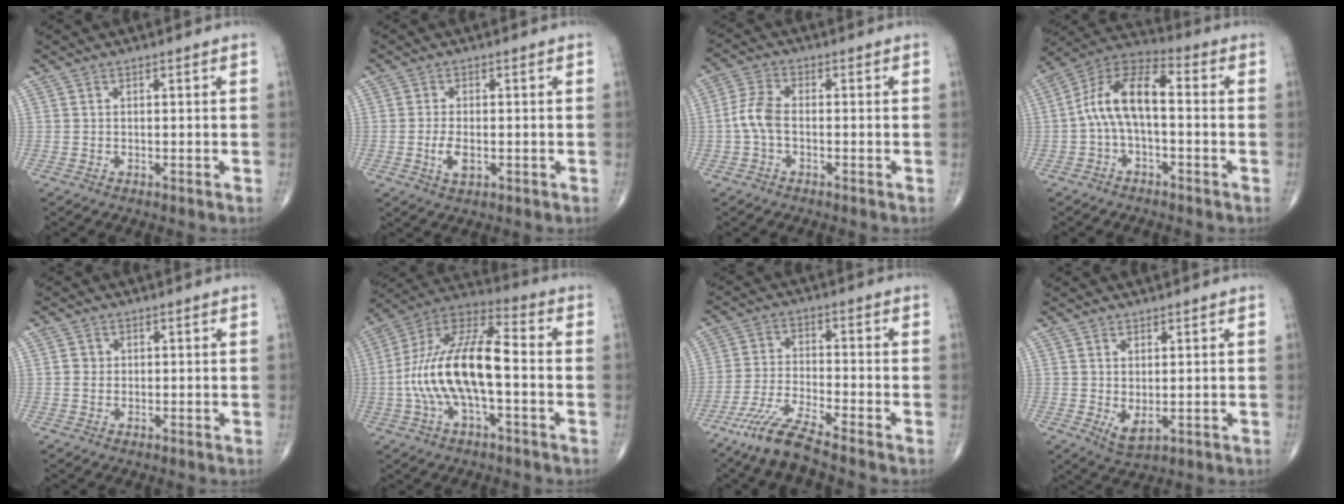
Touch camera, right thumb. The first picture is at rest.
{"total": 3.9, "force": [-0.9, 2.0, 3.3], "torque": [-0.065, -0.003, -0.015]}
{"total": 5.0, "force": [-1.0, 2.6, 4.1], "torque": [-0.096, 0.015, -0.027]}
{"total": 11.6, "force": [-0.6, 5.5, 10.2], "torque": [-0.187, 0.048, -0.023]}
{"total": 1.7, "force": [0.1, 1.6, 0.6], "torque": [-0.004, 0.002, 0.003]}
{"total": 18.8, "force": [-2.4, 7.7, 17.0], "torque": [-0.334, 0.047, -0.047]}
{"total": 8.6, "force": [-6.9, 0.4, 5.2], "torque": [-0.119, 0.016, -0.141]}
{"total": 3.8, "force": [-0.1, 1.8, 3.3], "torque": [-0.054, -0.010, 0.009]}